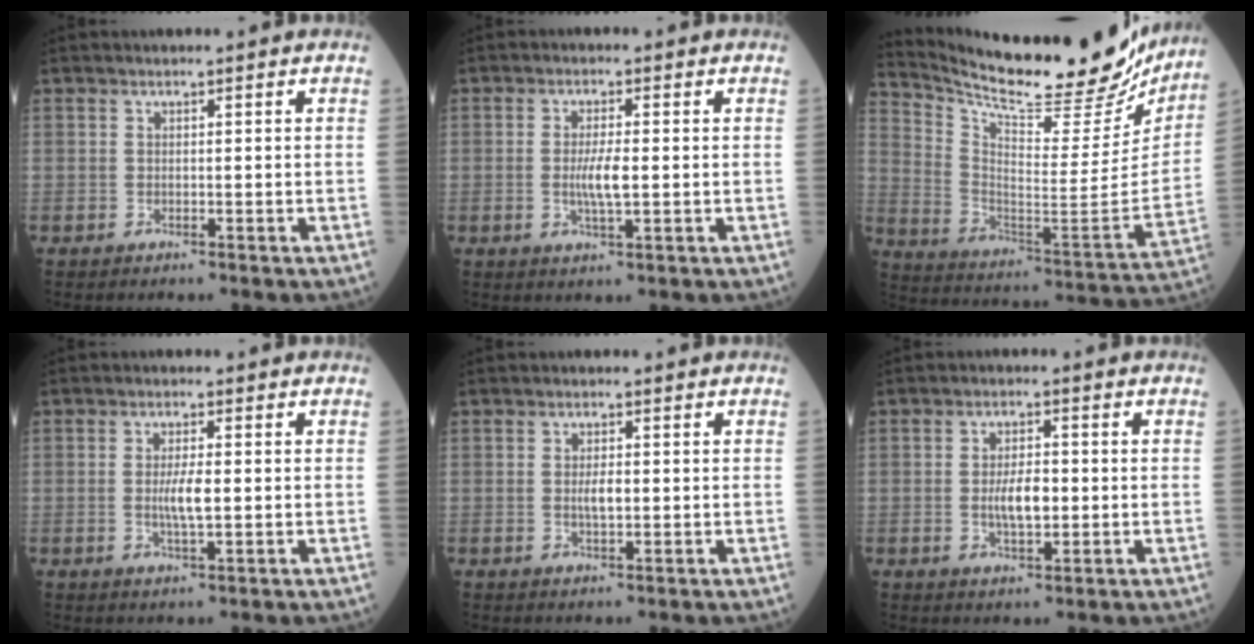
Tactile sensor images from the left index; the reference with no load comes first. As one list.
[{"total": 4.0, "force": [-0.4, 0.6, 3.9], "torque": [-0.073, -0.005, -0.006]}, {"total": 25.2, "force": [22.6, 4.7, 10.1], "torque": [-0.168, -0.066, 0.323]}, {"total": 3.6, "force": [-0.2, 0.5, 3.6], "torque": [-0.064, -0.004, -0.003]}, {"total": 2.2, "force": [0.0, 0.7, 2.1], "torque": [-0.035, -0.001, 0.001]}, {"total": 4.8, "force": [-0.5, 1.8, 4.4], "torque": [-0.079, 0.000, -0.008]}]